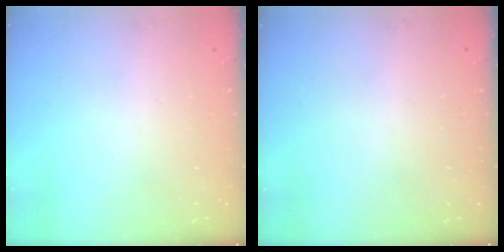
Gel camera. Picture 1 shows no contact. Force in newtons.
{"total": 0.0}